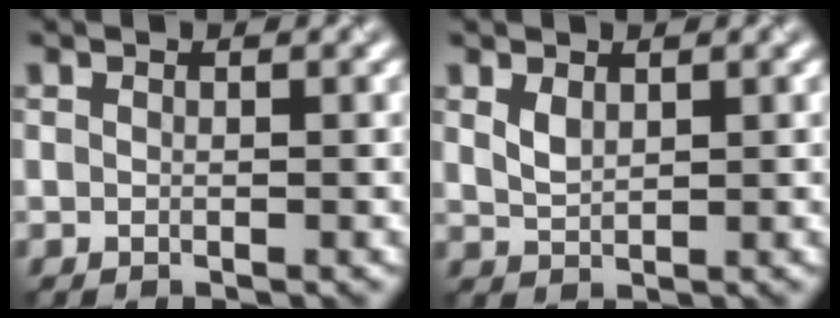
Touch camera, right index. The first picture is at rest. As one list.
[{"total": 1.5, "force": [0.9, 0.8, 0.9], "torque": [-0.023, -0.001, 0.023]}]